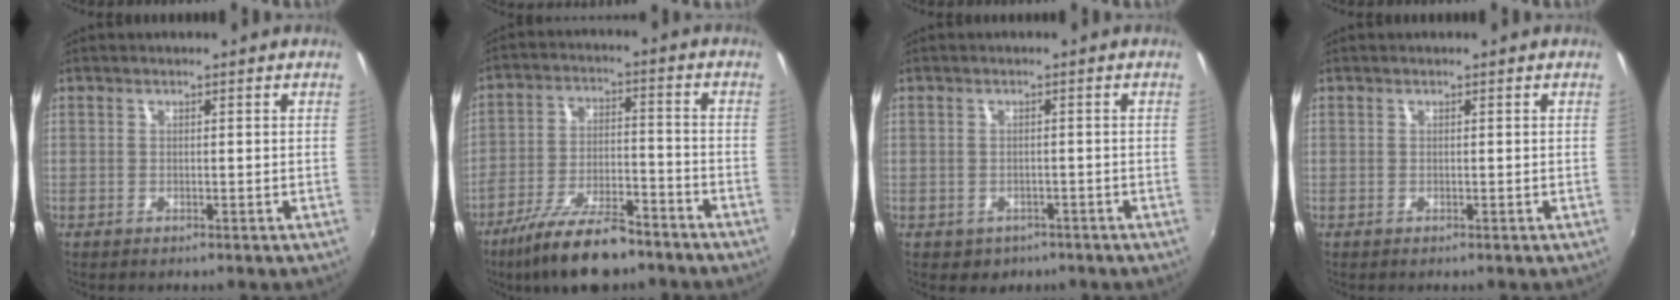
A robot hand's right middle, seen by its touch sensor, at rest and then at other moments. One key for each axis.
{"total": 14.3, "fx": -11.0, "fy": 4.3, "fz": 8.0, "tx": -0.165, "ty": -0.017, "tz": -0.187}
{"total": 3.4, "fx": -1.7, "fy": 2.8, "fz": 1.0, "tx": -0.028, "ty": -0.005, "tz": -0.018}
{"total": 0.0}